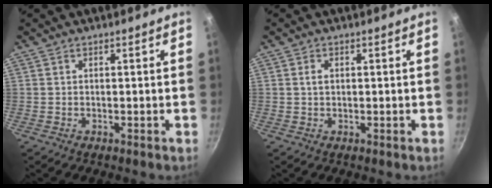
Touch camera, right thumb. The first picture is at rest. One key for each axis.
{"total": 1.4, "fx": 0.3, "fy": 1.0, "fz": 1.0, "tx": -0.016, "ty": 0.003, "tz": 0.005}